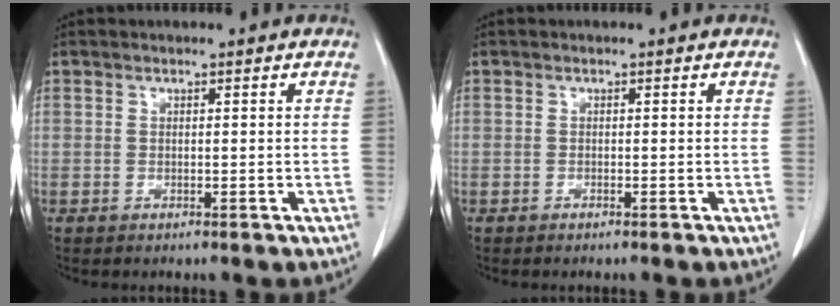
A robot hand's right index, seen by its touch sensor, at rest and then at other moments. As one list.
[{"total": 0.0}]